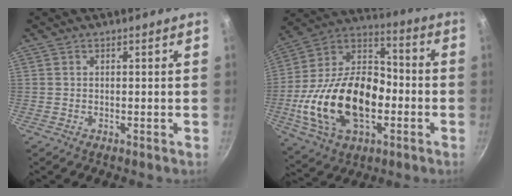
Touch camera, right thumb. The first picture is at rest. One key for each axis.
{"total": 26.3, "fx": -5.6, "fy": 16.3, "fz": 19.9, "tx": -0.350, "ty": 0.043, "tz": -0.103}